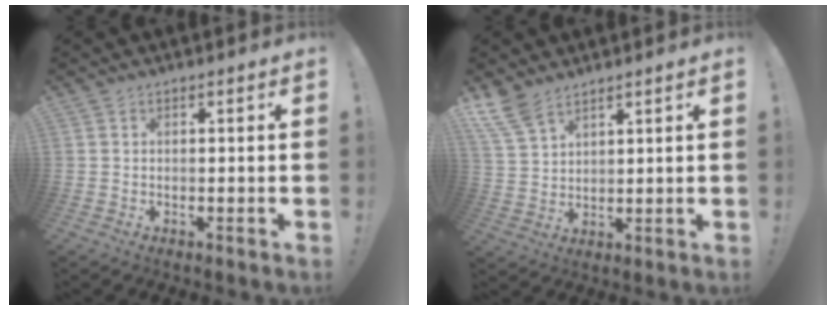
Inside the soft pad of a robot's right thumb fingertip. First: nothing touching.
{"total": 7.6, "force": [6.0, 3.3, 3.3], "torque": [-0.065, -0.031, 0.117]}